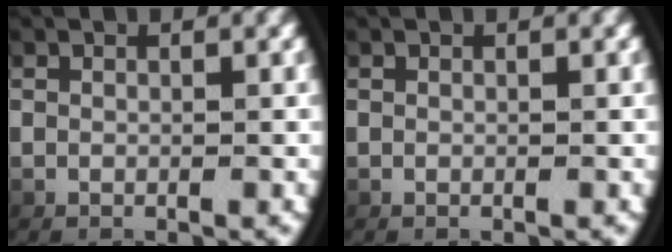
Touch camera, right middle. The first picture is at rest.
{"total": 0.0}